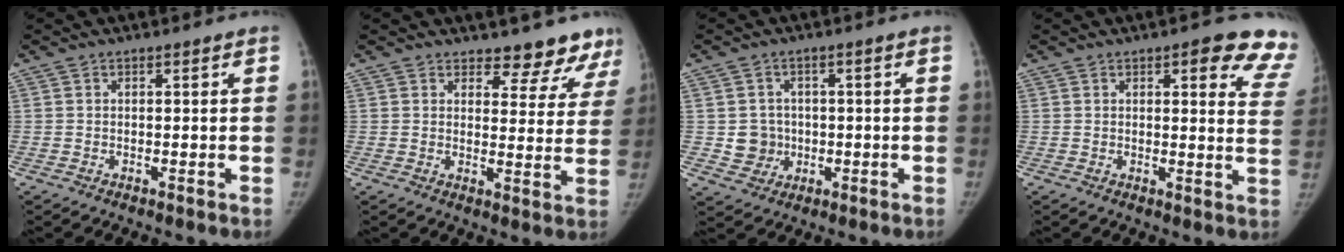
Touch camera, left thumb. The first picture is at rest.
{"total": 9.9, "force": [8.9, 4.1, 1.5], "torque": [0.034, -0.059, 0.083]}
{"total": 5.2, "force": [-0.3, 5.0, 1.2], "torque": [0.008, 0.008, 0.001]}
{"total": 12.6, "force": [8.3, 4.1, 8.4], "torque": [-0.054, -0.035, 0.072]}